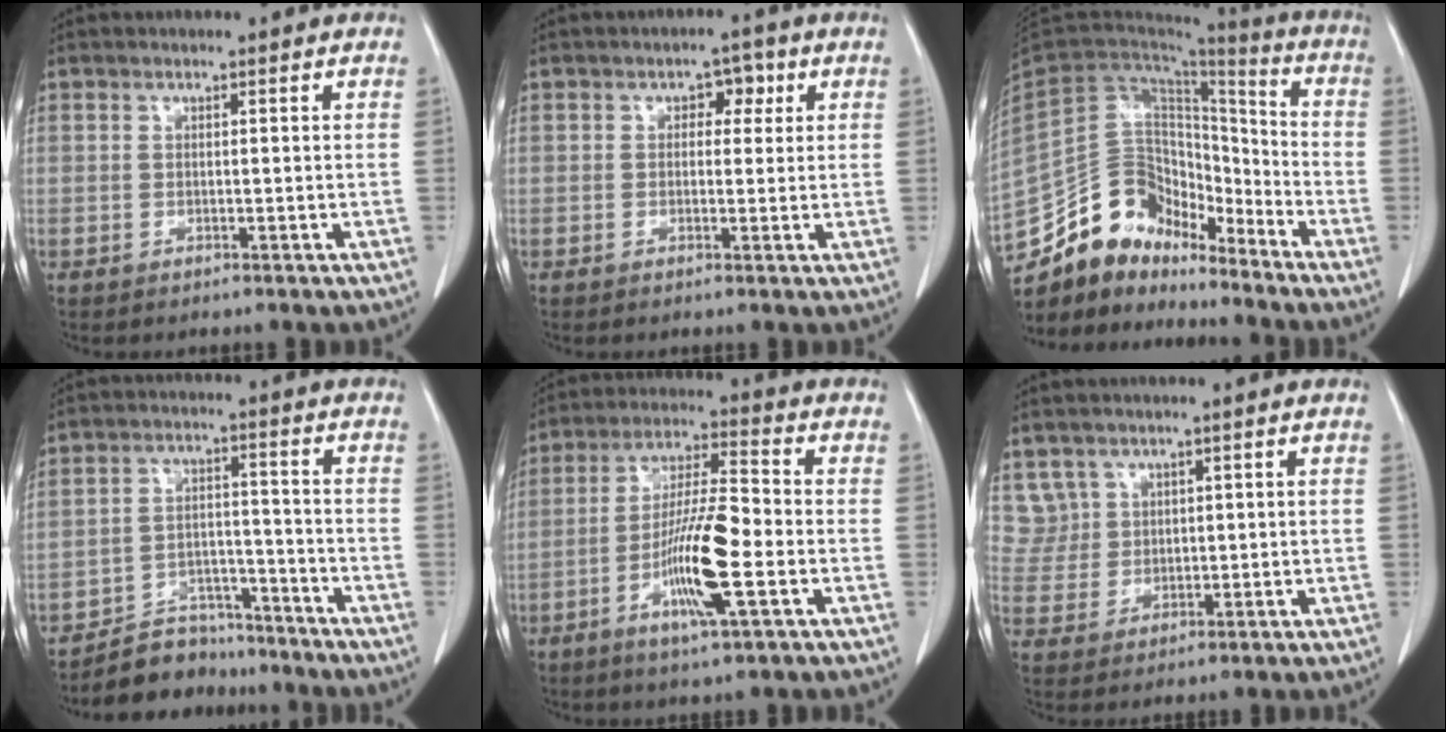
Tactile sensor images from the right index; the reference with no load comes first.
{"total": 3.2, "force": [1.0, 2.1, 2.2], "torque": [-0.023, 0.013, 0.012]}
{"total": 15.5, "force": [-13.2, 7.1, 4.2], "torque": [-0.067, 0.063, -0.235]}
{"total": 8.1, "force": [-7.4, 3.3, 0.1], "torque": [0.007, 0.029, -0.122]}
{"total": 12.0, "force": [-3.8, 1.2, 11.3], "torque": [-0.213, -0.005, -0.070]}
{"total": 4.3, "force": [2.6, 3.4, -0.6], "torque": [0.023, 0.006, 0.055]}